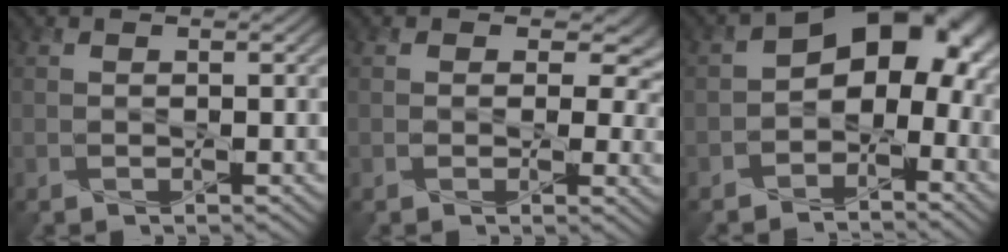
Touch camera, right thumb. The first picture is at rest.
{"total": 4.7, "force": [0.8, 3.6, 2.9], "torque": [-0.036, -0.011, 0.003]}
{"total": 11.2, "force": [-1.7, 7.4, 8.2], "torque": [-0.094, 0.007, -0.044]}